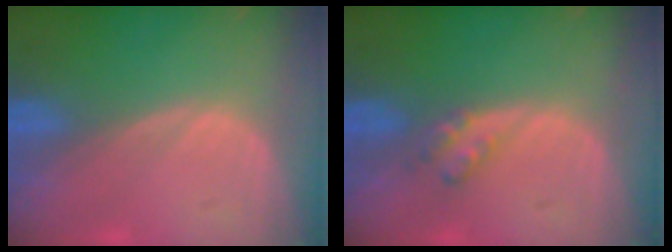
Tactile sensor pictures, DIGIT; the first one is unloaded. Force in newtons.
{"total": 2.4, "press": 2.4, "slide": 0.2}